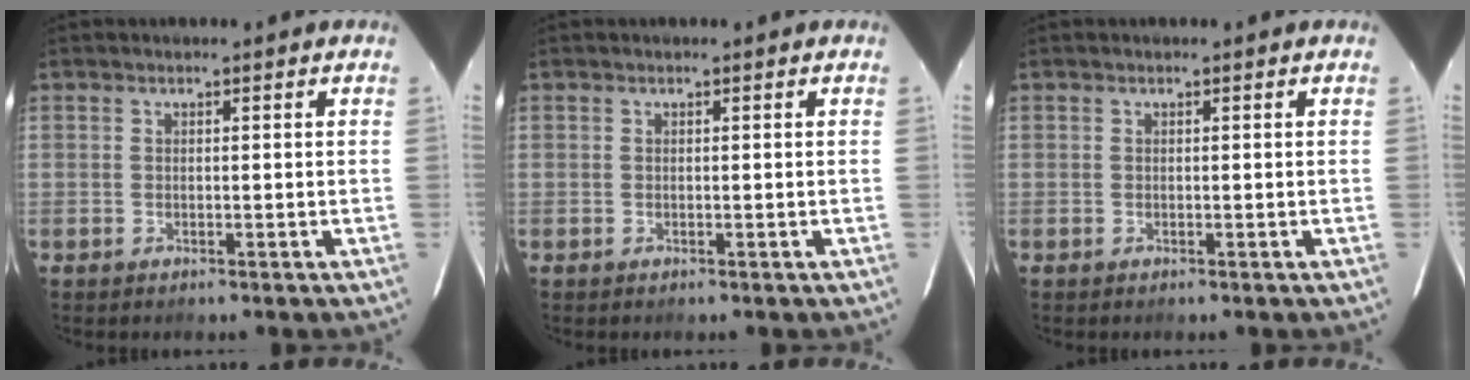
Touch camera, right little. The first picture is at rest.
{"total": 0.0}
{"total": 0.0}